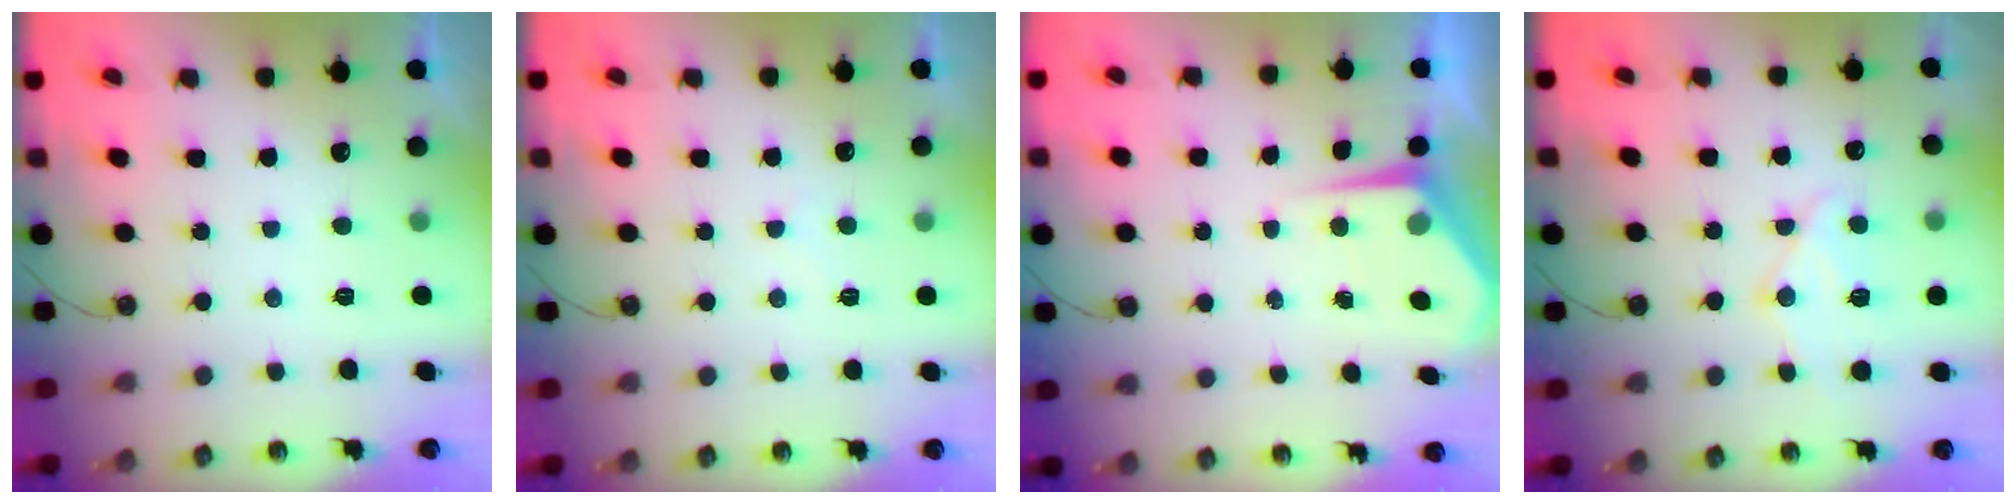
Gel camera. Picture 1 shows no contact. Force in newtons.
{"total": 5.0, "press": 5.0, "slide": 0.8}
{"total": 4.4, "press": 4.4, "slide": 0.5}
{"total": 11.5, "press": 11.5, "slide": 0.7}